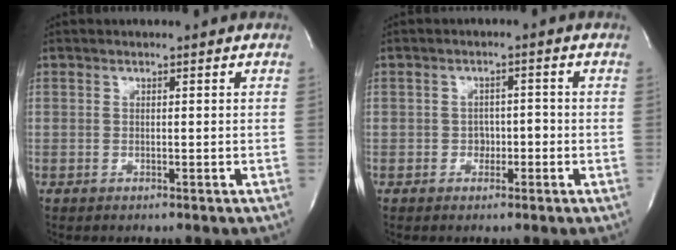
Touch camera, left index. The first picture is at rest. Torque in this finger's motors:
{"motor_torque": [-0.22, 0.24, -0.02, 0.00]}